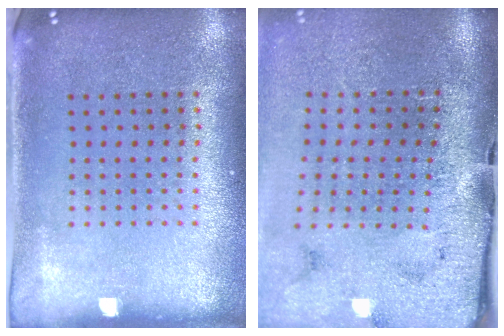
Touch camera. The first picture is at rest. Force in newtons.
{"total": 4.7, "press": 3.6, "slide": 2.9}